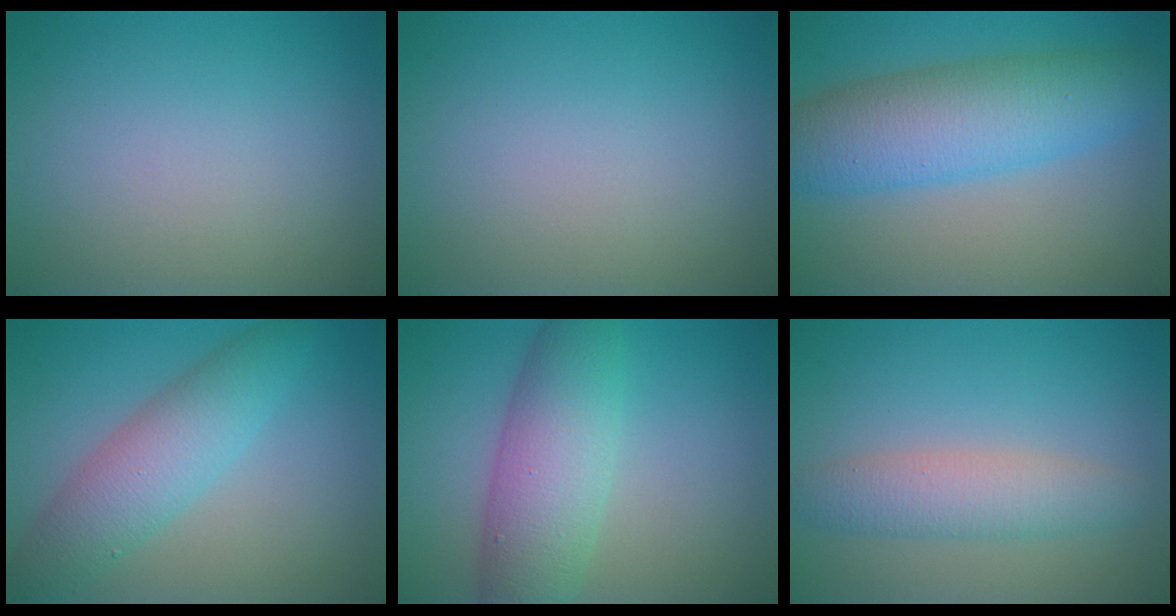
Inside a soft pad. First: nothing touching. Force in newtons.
{"total": 0.0}
{"total": 7.8, "press": 7.8, "slide": 0.1}
{"total": 5.2, "press": 5.2, "slide": 0.2}
{"total": 6.8, "press": 6.8, "slide": 0.2}
{"total": 3.6, "press": 3.6, "slide": 0.1}